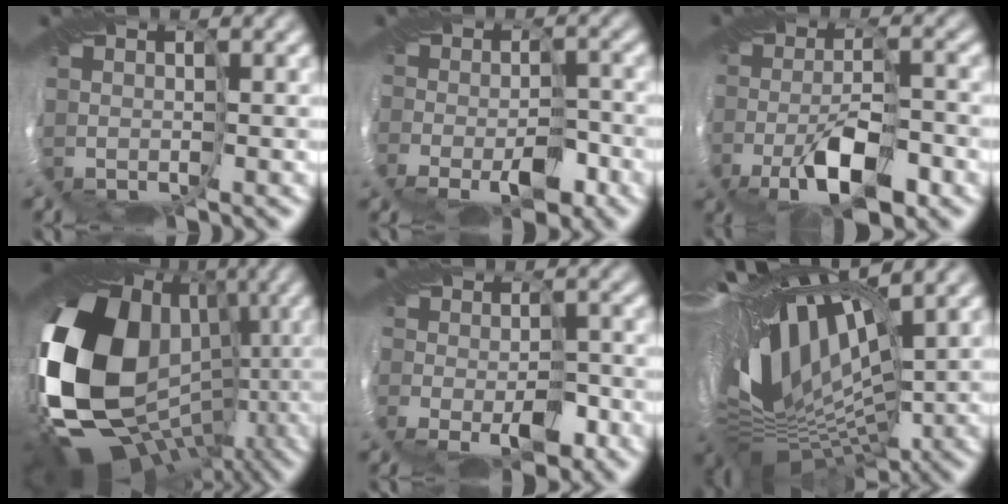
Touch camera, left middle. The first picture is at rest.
{"total": 1.6, "force": [-1.4, 0.4, 0.5], "torque": [0.008, -0.003, -0.025]}
{"total": 4.4, "force": [-2.4, 0.8, 3.6], "torque": [-0.062, -0.004, -0.042]}
{"total": 16.9, "force": [-2.7, 12.6, 11.0], "torque": [-0.218, -0.020, -0.051]}
{"total": 1.2, "force": [-1.2, 0.2, 0.3], "torque": [0.009, -0.004, -0.020]}
{"total": 15.2, "force": [0.8, 7.3, 13.3], "torque": [-0.232, -0.016, 0.022]}